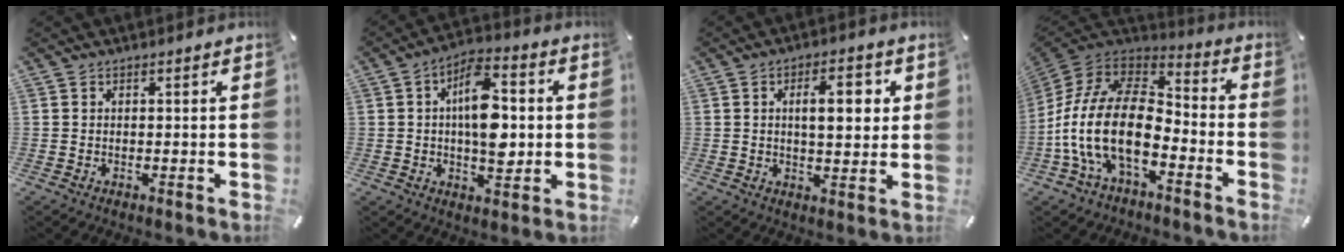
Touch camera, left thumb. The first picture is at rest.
{"total": 13.3, "force": [0.8, 7.3, 11.1], "torque": [-0.170, 0.000, 0.013]}
{"total": 8.9, "force": [2.3, 4.1, 7.6], "torque": [-0.112, -0.002, 0.031]}
{"total": 20.4, "force": [-7.5, 11.3, 15.2], "torque": [-0.332, 0.023, -0.131]}